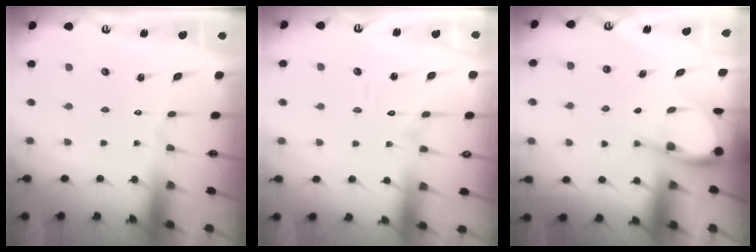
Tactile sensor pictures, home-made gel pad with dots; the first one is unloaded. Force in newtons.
{"total": 6.8, "press": 6.7, "slide": 0.7}
{"total": 5.9, "press": 5.8, "slide": 0.8}